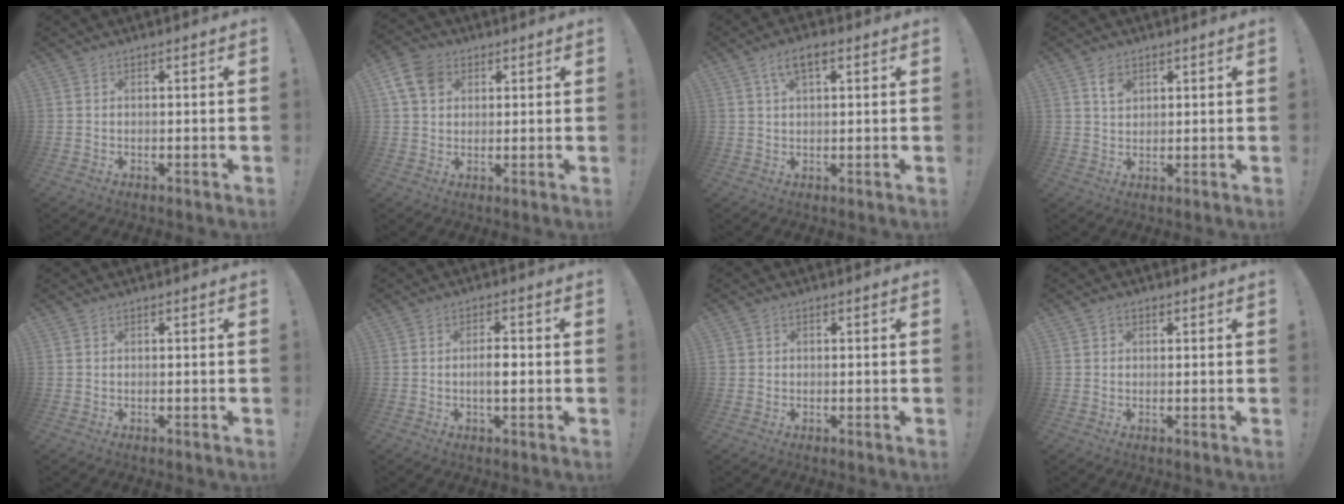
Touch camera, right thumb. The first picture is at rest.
{"total": 9.3, "force": [3.8, 6.9, 4.9], "torque": [-0.088, -0.005, 0.076]}
{"total": 5.4, "force": [2.2, 2.5, 4.3], "torque": [-0.070, 0.003, 0.039]}
{"total": 4.0, "force": [2.3, 2.7, 1.9], "torque": [-0.024, -0.009, 0.039]}
{"total": 0.0}
{"total": 4.3, "force": [-0.8, 1.6, 3.9], "torque": [-0.055, 0.003, -0.018]}
{"total": 1.4, "force": [-0.1, 1.3, 0.4], "torque": [-0.007, 0.004, -0.001]}
{"total": 1.3, "force": [0.5, 1.2, 0.4], "torque": [-0.002, 0.001, 0.007]}